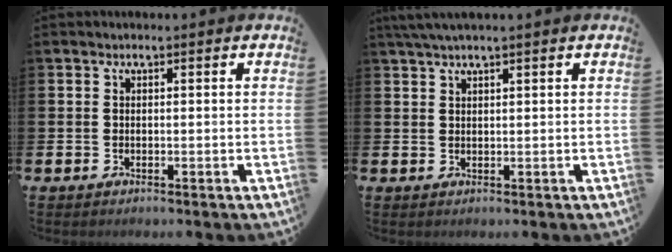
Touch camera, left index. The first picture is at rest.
{"total": 3.6, "force": [3.1, 0.2, 1.8], "torque": [-0.048, 0.001, 0.059]}